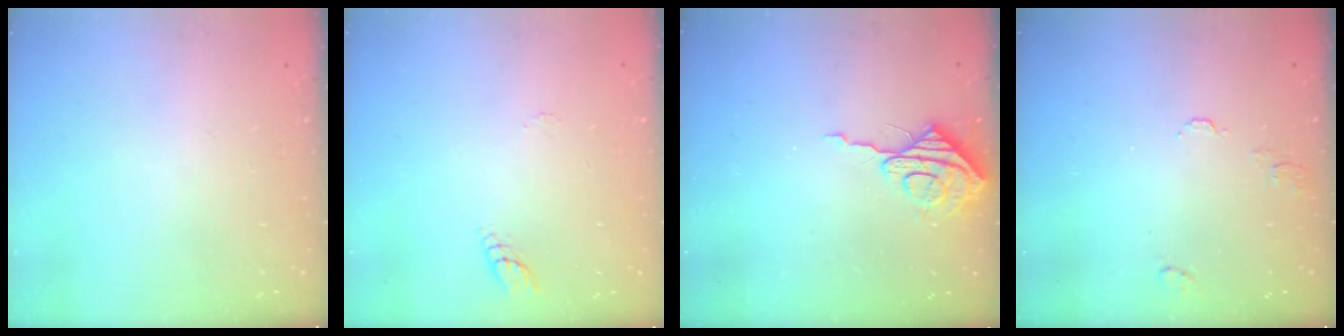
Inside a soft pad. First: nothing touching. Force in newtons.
{"total": 6.6, "press": 6.5, "slide": 0.8}
{"total": 8.2, "press": 8.1, "slide": 0.6}
{"total": 5.1, "press": 5.1, "slide": 0.5}